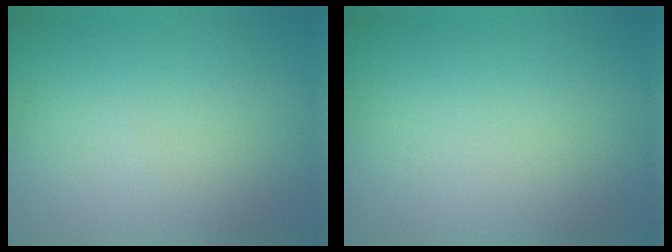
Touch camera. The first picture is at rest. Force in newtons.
{"total": 0.0}